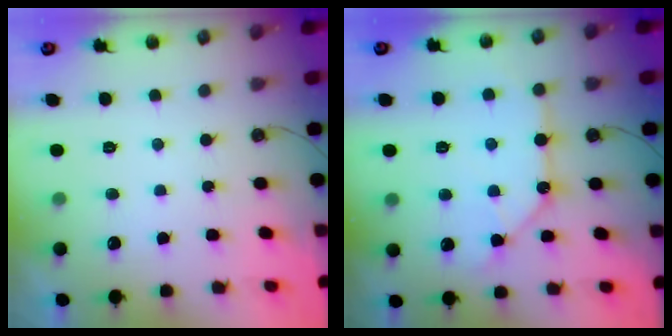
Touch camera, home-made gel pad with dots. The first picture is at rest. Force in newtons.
{"total": 10.8, "press": 10.7, "slide": 1.3}